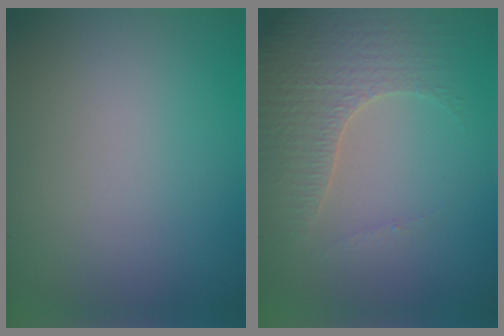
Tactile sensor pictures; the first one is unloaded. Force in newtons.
{"total": 3.5, "press": 3.4, "slide": 0.6}